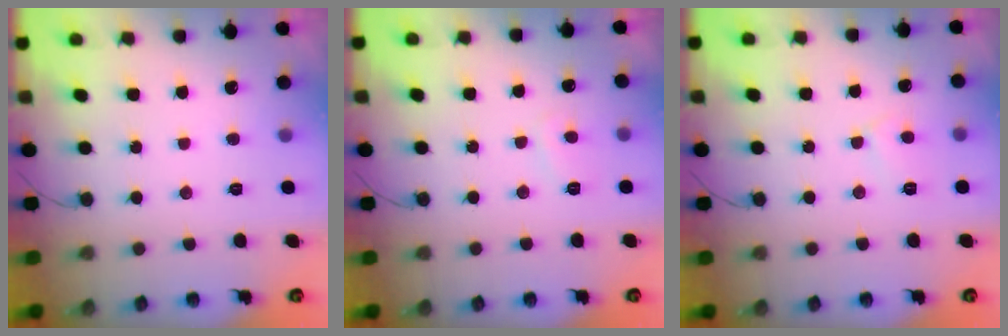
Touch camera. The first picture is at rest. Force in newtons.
{"total": 2.2, "press": 2.2, "slide": 0.6}
{"total": 4.3, "press": 4.3, "slide": 0.4}